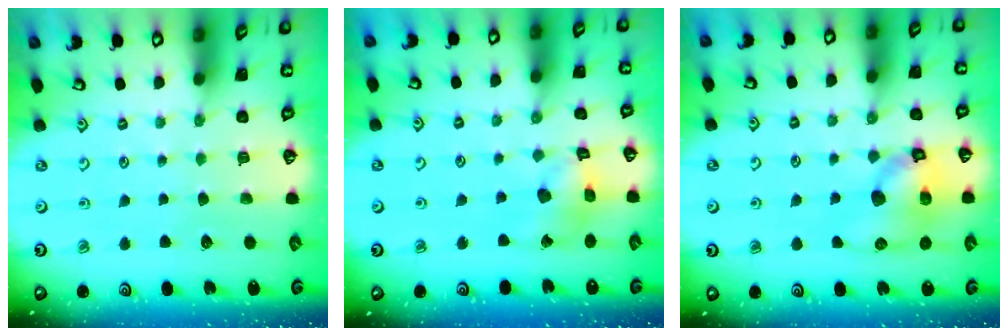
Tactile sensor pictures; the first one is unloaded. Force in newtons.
{"total": 10.0, "press": 10.0, "slide": 1.1}
{"total": 12.7, "press": 12.5, "slide": 2.1}